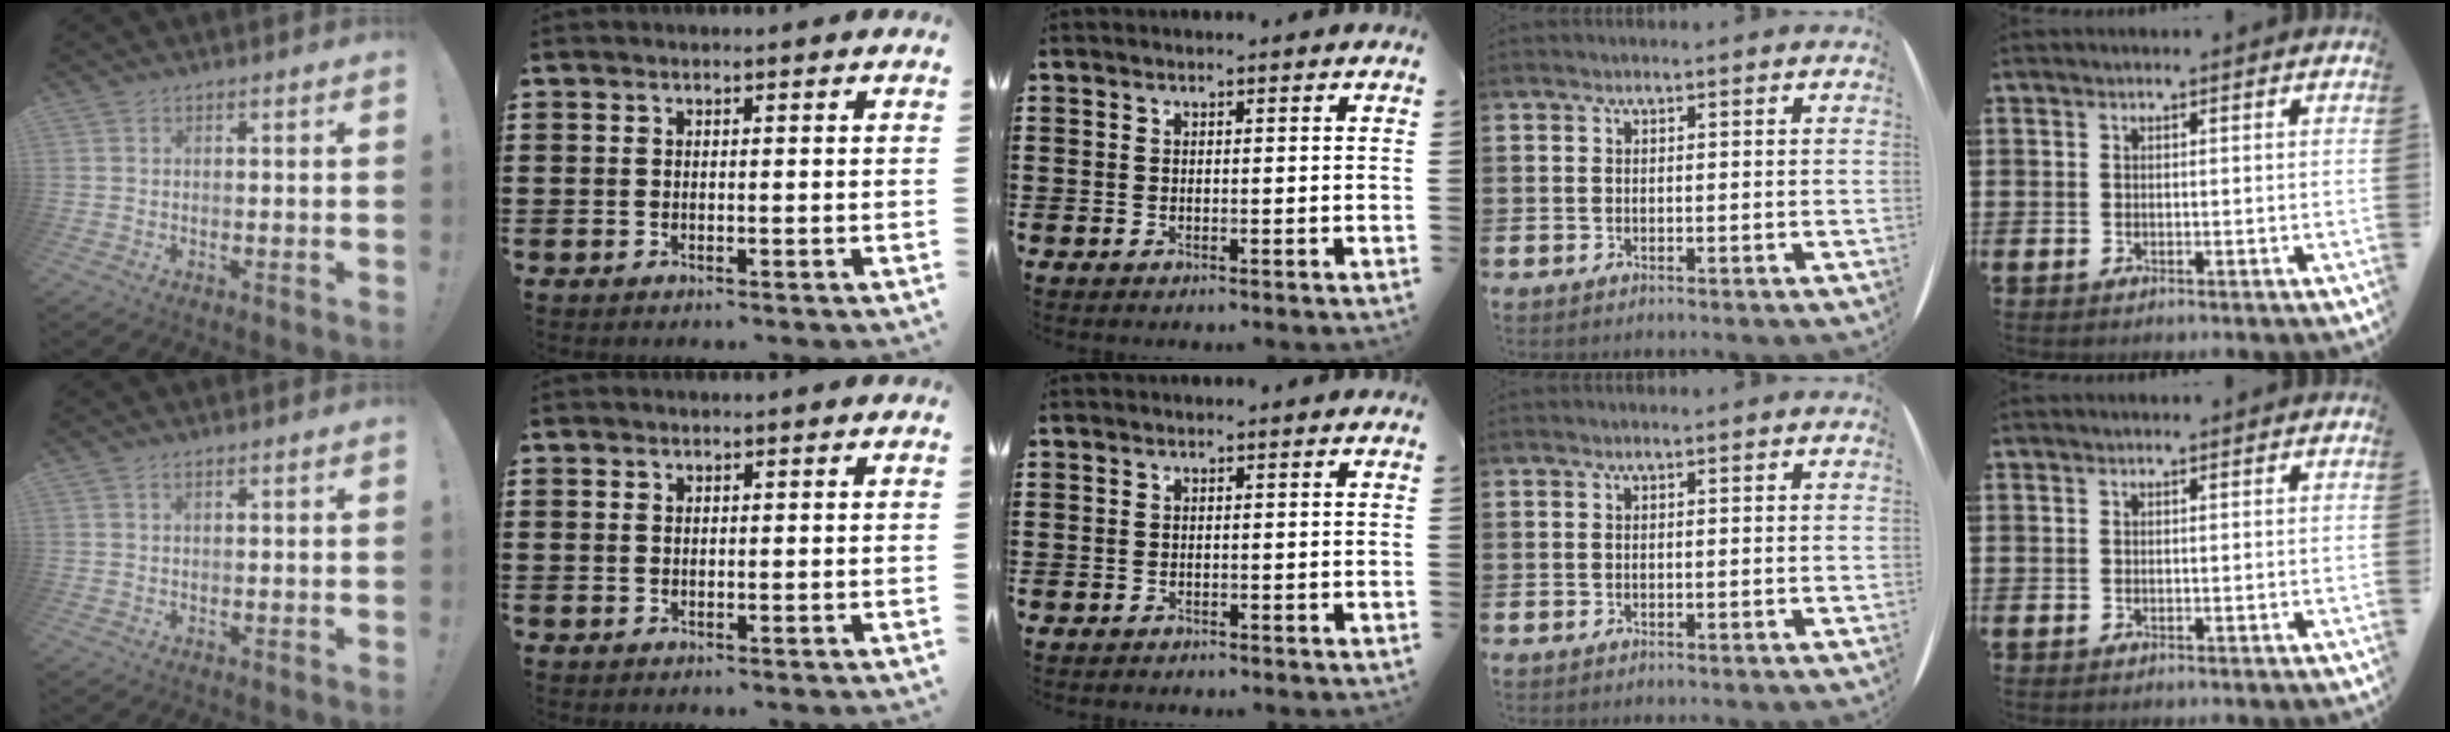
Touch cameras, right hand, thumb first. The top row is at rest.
{"thumb": {"total": 1.0, "force": [0.7, 0.2, 0.7], "torque": [-0.006, -0.002, 0.011]}, "index": {"total": 0.6, "force": [0.3, 0.5, 0.2], "torque": [-0.005, 0.003, 0.006]}, "middle": {"total": 0.7, "force": [-0.6, 0.3, -0.1], "torque": [0.003, 0.005, -0.014]}}